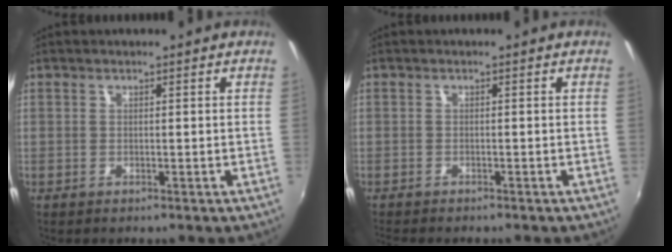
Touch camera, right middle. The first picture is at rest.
{"total": 3.2, "force": [-2.9, 0.6, 1.2], "torque": [-0.031, -0.022, -0.049]}